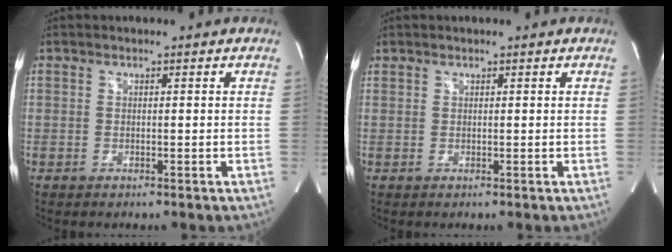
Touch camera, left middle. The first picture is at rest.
{"total": 0.6, "force": [0.6, 0.0, 0.1], "torque": [-0.009, 0.009, 0.017]}